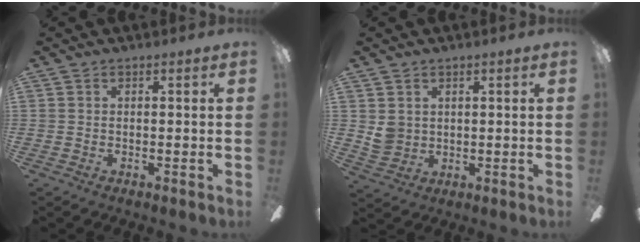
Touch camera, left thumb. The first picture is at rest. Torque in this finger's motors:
{"motor_torque": [0.58, 0.57, 0.65, -0.54, 0.00]}